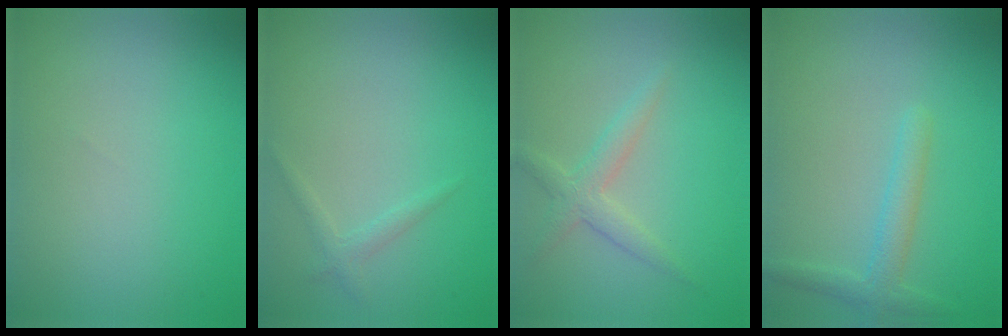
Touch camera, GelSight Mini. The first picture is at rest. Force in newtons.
{"total": 1.0, "press": 1.0, "slide": 0.0}
{"total": 2.2, "press": 2.2, "slide": 0.0}
{"total": 2.1, "press": 2.1, "slide": 0.2}